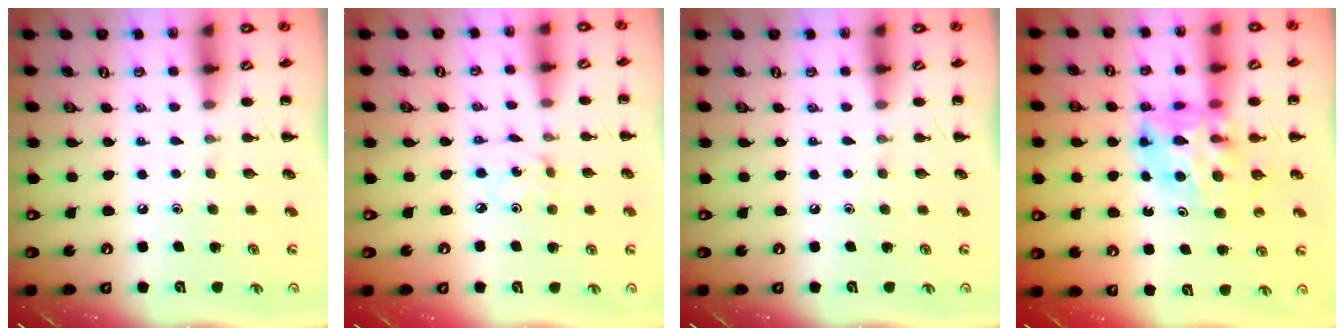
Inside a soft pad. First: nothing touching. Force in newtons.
{"total": 1.2, "press": 1.2, "slide": 0.4}
{"total": 0.0}
{"total": 10.1, "press": 9.6, "slide": 3.0}